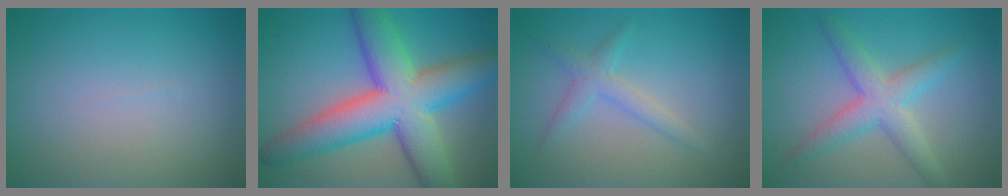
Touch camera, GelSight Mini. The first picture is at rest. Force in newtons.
{"total": 11.4, "press": 11.4, "slide": 0.2}
{"total": 2.0, "press": 2.0, "slide": 0.1}
{"total": 4.1, "press": 4.1, "slide": 0.1}